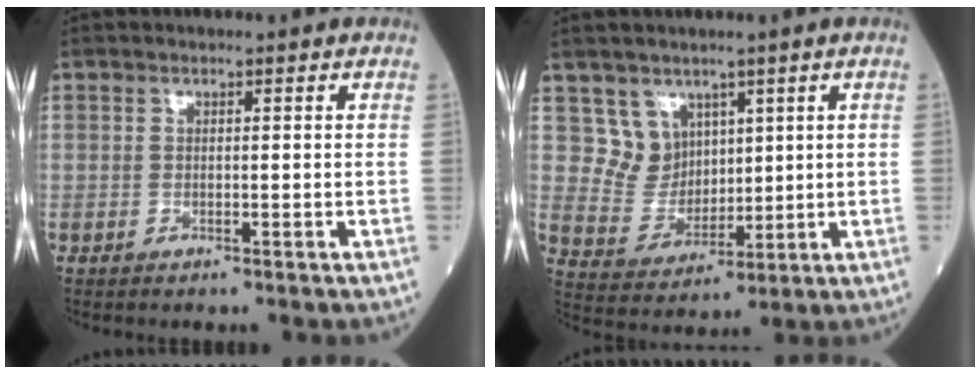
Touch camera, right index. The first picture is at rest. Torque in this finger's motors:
{"motor_torque": [-0.08, 0.17, 0.02, -0.01]}